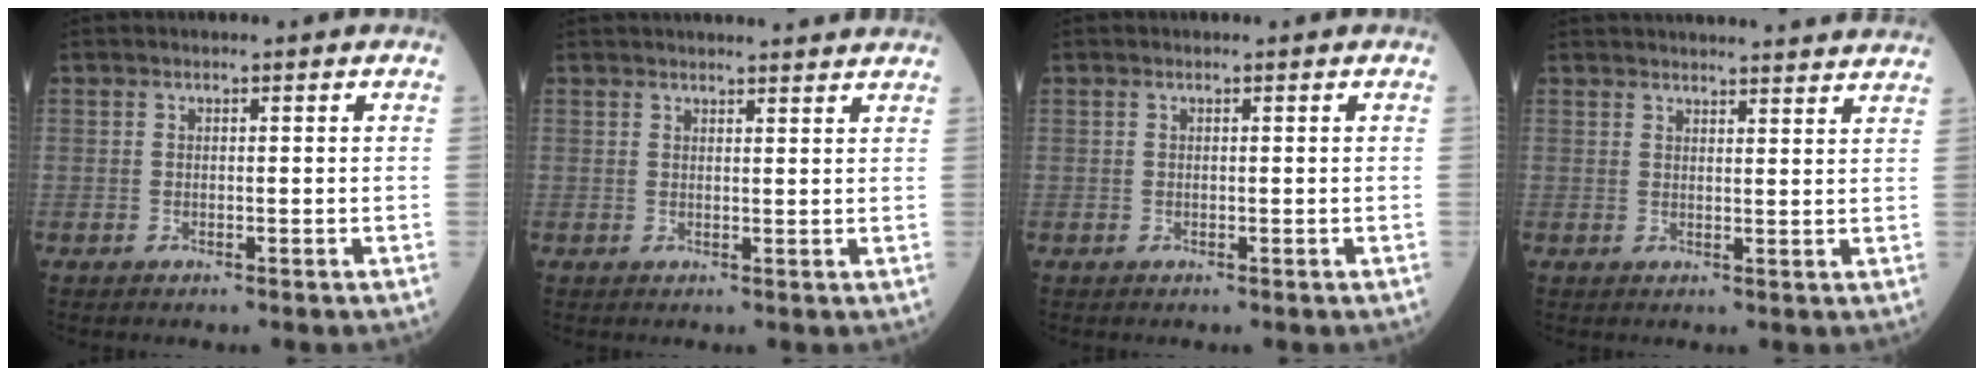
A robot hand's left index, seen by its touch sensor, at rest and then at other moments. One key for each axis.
{"total": 10.7, "fx": 10.2, "fy": 0.7, "fz": 3.2, "tx": -0.034, "ty": 0.026, "tz": 0.116}
{"total": 0.0}
{"total": 18.5, "fx": 17.7, "fy": 1.1, "fz": 5.2, "tx": -0.066, "ty": 0.012, "tz": 0.220}